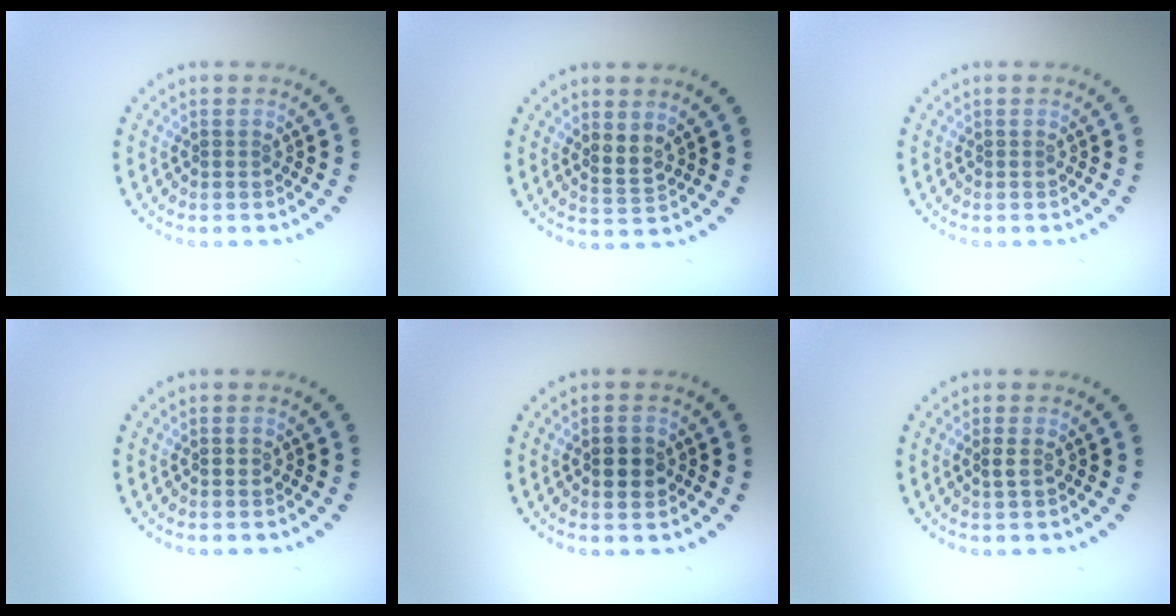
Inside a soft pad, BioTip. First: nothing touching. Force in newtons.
{"total": 1.7, "press": 1.3, "slide": 1.0}
{"total": 0.0}
{"total": 0.6, "press": 0.6, "slide": 0.1}
{"total": 2.4, "press": 2.4, "slide": 0.1}
{"total": 0.7, "press": 0.7, "slide": 0.3}